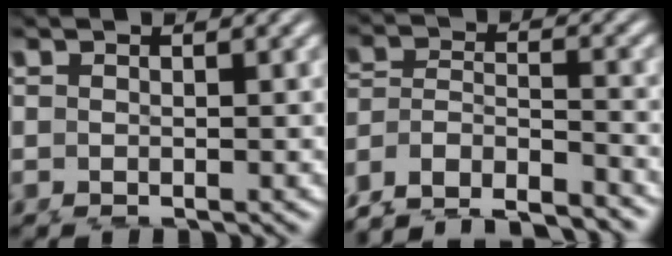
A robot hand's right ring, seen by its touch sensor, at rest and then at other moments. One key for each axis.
{"total": 11.9, "fx": -8.2, "fy": 8.0, "fz": 3.5, "tx": -0.098, "ty": -0.053, "tz": -0.138}